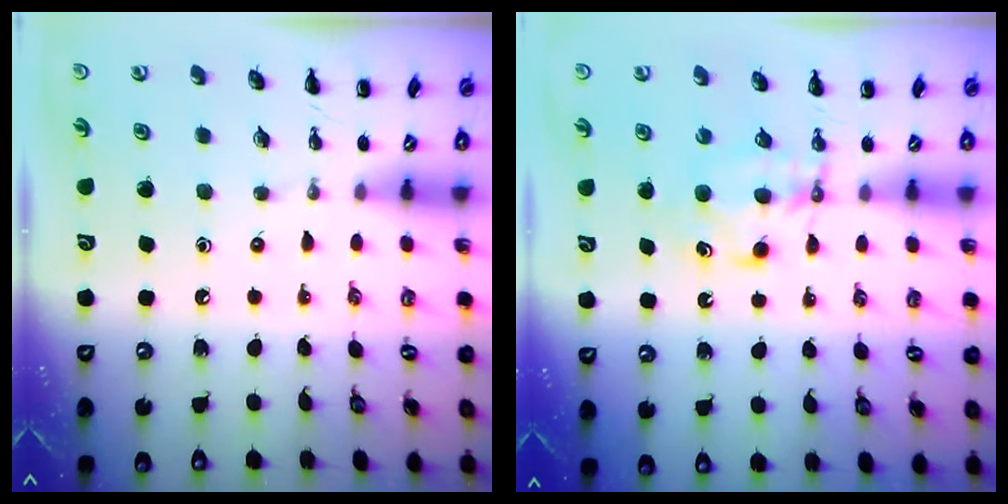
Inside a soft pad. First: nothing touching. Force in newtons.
{"total": 5.2, "press": 5.1, "slide": 0.9}